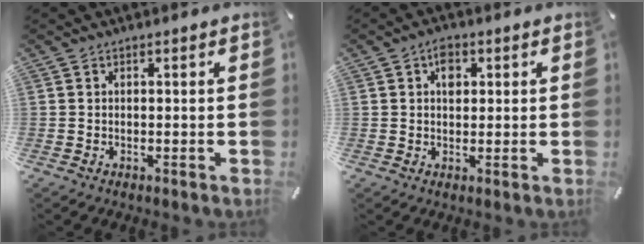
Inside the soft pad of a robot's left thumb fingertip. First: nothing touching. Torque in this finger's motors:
{"motor_torque": [0.06, 0.04, 0.61, -0.36, 0.19]}